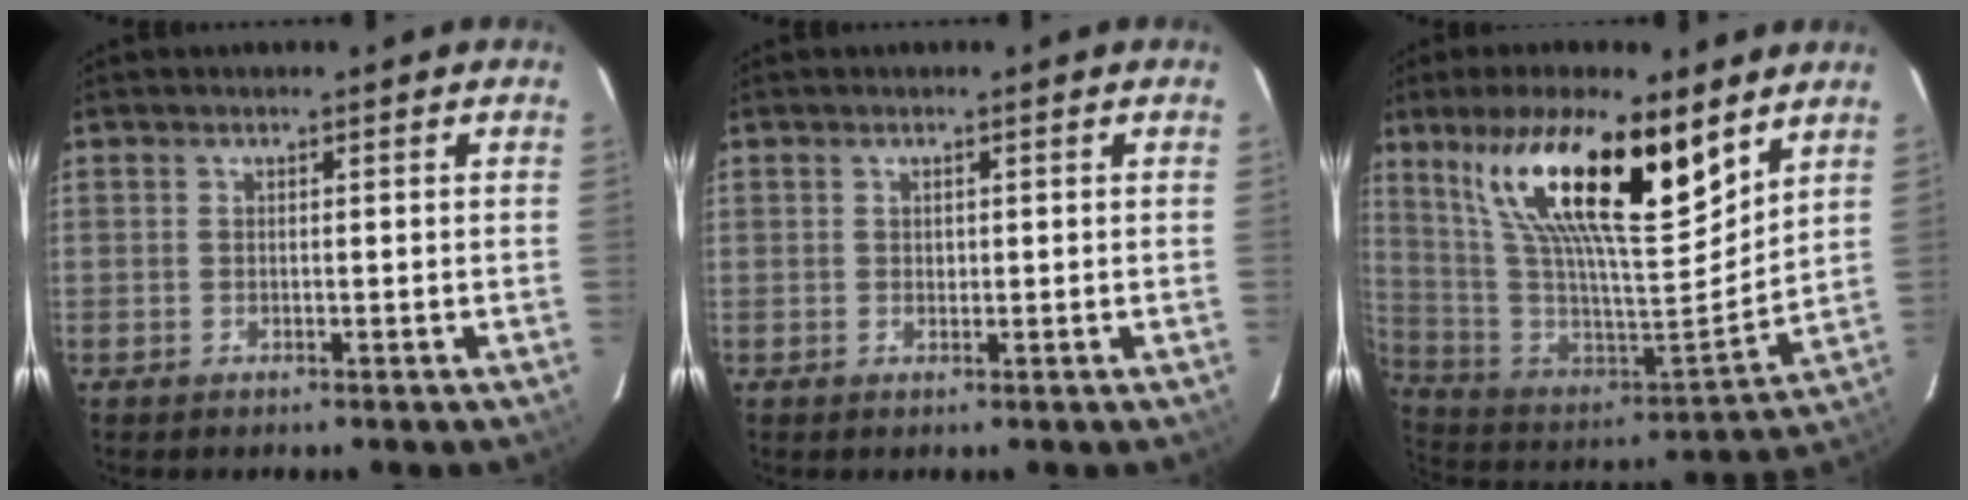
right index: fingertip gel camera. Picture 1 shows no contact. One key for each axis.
{"total": 0.7, "fx": 0.3, "fy": 0.6, "fz": 0.1, "tx": -0.001, "ty": 0.003, "tz": 0.005}
{"total": 23.8, "fx": 14.0, "fy": 6.8, "fz": 18.1, "tx": -0.324, "ty": 0.021, "tz": 0.260}